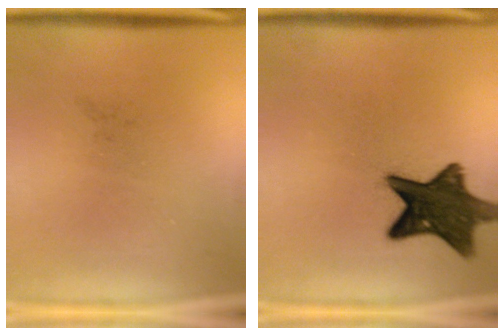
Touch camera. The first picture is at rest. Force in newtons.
{"total": 12.7}